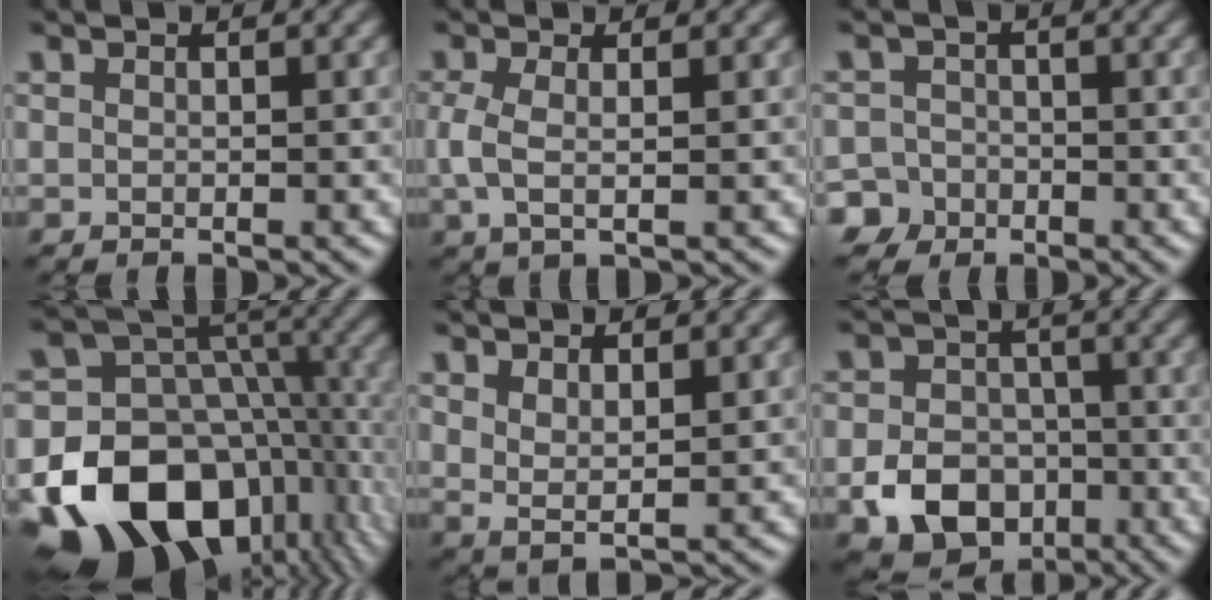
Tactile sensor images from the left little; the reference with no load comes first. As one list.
[{"total": 2.4, "force": [-0.1, 1.0, 2.2], "torque": [-0.054, 0.002, -0.005]}, {"total": 5.1, "force": [-3.3, 3.9, 0.5], "torque": [0.016, -0.004, -0.072]}, {"total": 19.0, "force": [-8.7, 13.5, 10.3], "torque": [-0.190, -0.001, -0.145]}, {"total": 2.2, "force": [1.3, 0.8, 1.6], "torque": [-0.034, -0.004, 0.026]}, {"total": 8.0, "force": [-3.4, 6.0, 4.0], "torque": [-0.050, -0.016, -0.073]}]